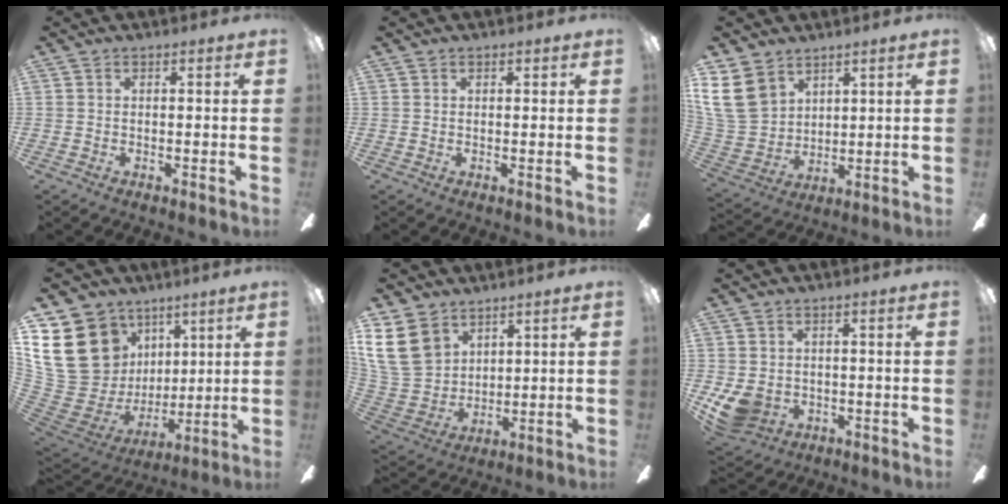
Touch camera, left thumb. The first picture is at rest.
{"total": 0.7, "force": [0.4, 0.6, 0.0], "torque": [0.008, 0.000, 0.006]}
{"total": 13.9, "force": [7.2, 10.1, 6.3], "torque": [-0.158, -0.020, 0.141]}
{"total": 23.6, "force": [8.5, 19.1, 10.9], "torque": [-0.223, -0.052, 0.193]}
{"total": 15.4, "force": [7.5, 11.5, 7.0], "torque": [-0.179, -0.024, 0.148]}
{"total": 8.1, "force": [-2.2, 6.6, 4.1], "torque": [-0.092, 0.008, -0.041]}